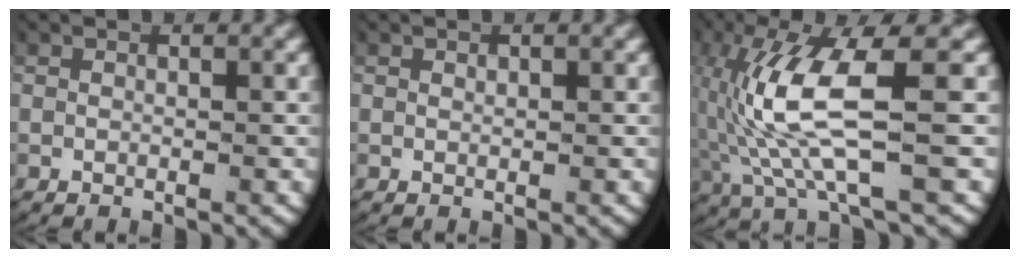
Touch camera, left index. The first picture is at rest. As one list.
[{"total": 0.0}, {"total": 8.0, "force": [-0.5, 2.4, 7.6], "torque": [-0.164, -0.009, 0.005]}]